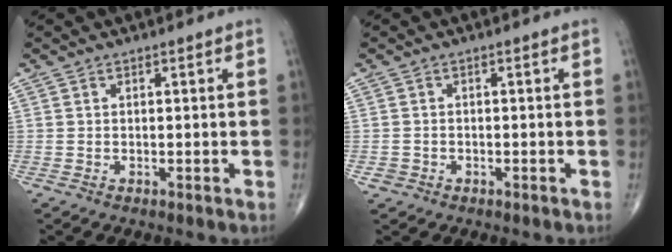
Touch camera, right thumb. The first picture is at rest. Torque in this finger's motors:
{"motor_torque": [0.08, 0.02, -0.10, -0.16, -0.02]}